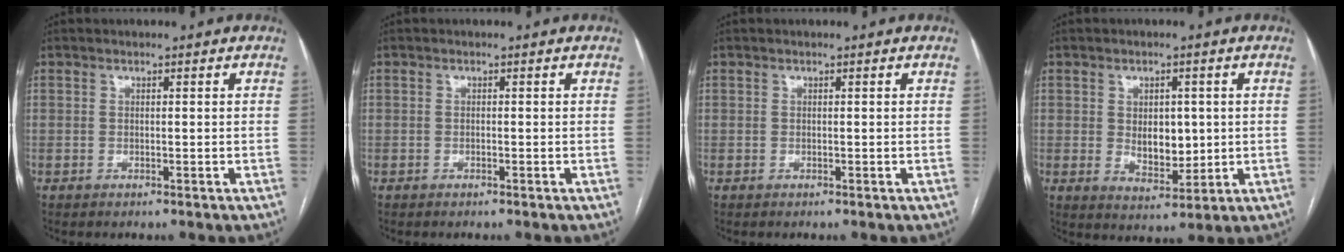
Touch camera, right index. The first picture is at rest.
{"total": 0.0}
{"total": 0.0}
{"total": 5.8, "force": [0.5, 3.5, 4.6], "torque": [-0.070, -0.003, 0.022]}